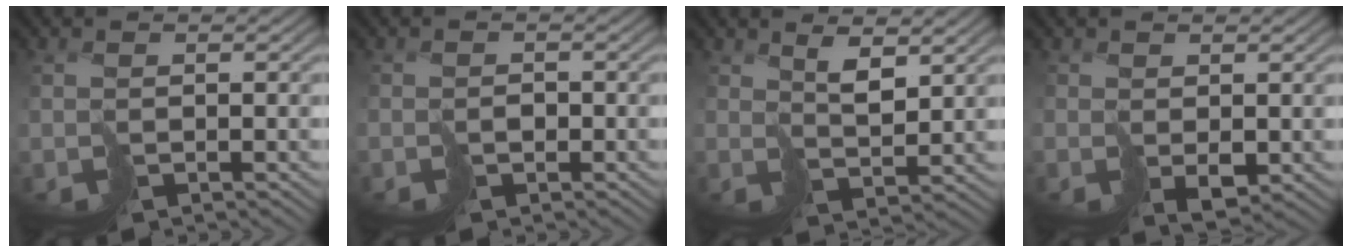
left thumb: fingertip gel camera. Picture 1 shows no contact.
{"total": 1.0, "force": [-0.7, 0.6, -0.3], "torque": [0.013, 0.002, -0.015]}
{"total": 3.5, "force": [3.3, 0.0, 1.1], "torque": [-0.022, 0.006, 0.069]}
{"total": 1.6, "force": [0.8, 1.0, 0.9], "torque": [-0.020, -0.004, 0.022]}